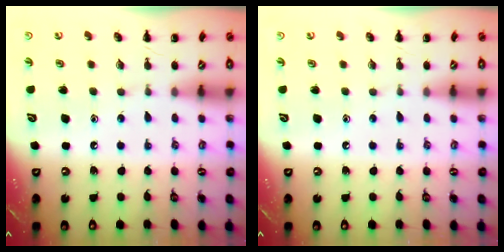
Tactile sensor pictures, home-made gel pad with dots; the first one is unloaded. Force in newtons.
{"total": 0.0}